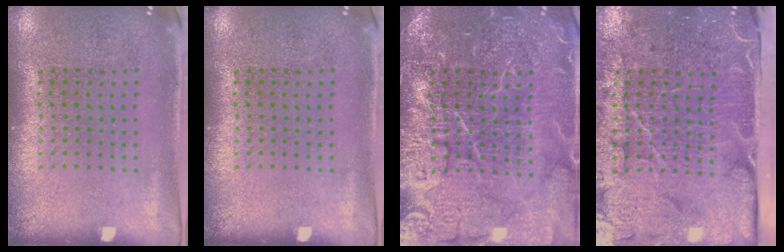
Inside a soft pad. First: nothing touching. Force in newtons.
{"total": 0.0}
{"total": 6.9, "press": 6.8, "slide": 0.9}
{"total": 5.0, "press": 4.0, "slide": 2.9}